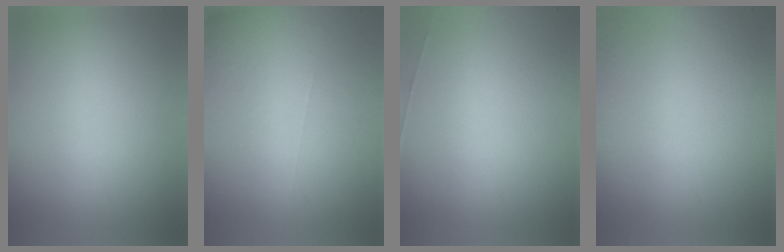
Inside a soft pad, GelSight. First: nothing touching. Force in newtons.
{"total": 5.6}
{"total": 6.6}
{"total": 2.8}